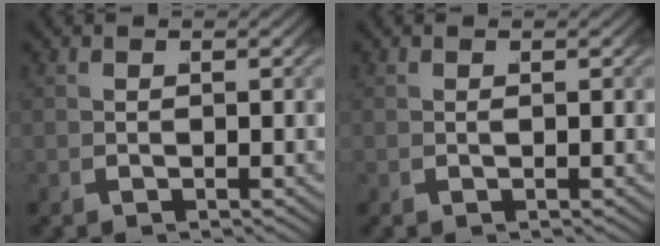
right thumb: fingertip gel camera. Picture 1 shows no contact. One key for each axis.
{"total": 0.0}